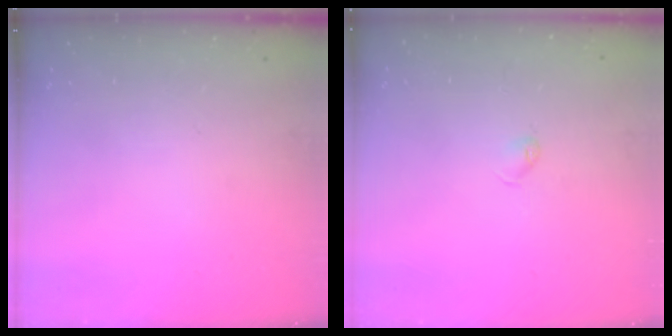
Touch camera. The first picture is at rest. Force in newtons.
{"total": 2.7, "press": 2.6, "slide": 0.4}